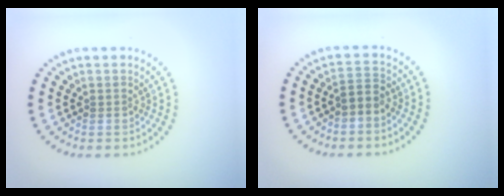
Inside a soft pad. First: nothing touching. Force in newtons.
{"total": 1.6, "press": 1.3, "slide": 0.9}